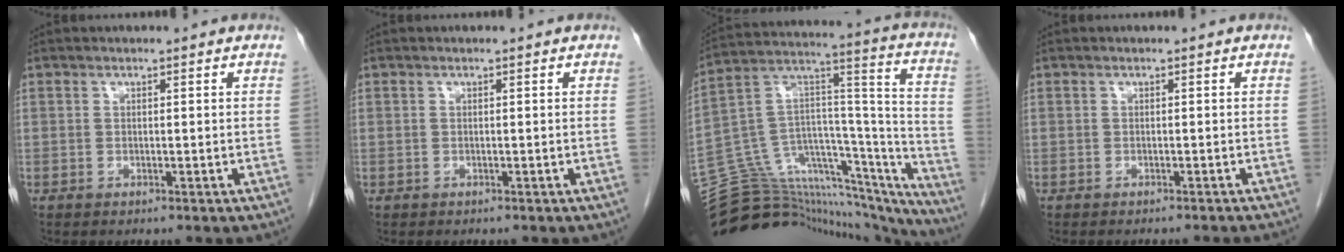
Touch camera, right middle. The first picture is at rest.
{"total": 0.0}
{"total": 35.9, "force": [-32.8, 8.3, 12.1], "torque": [-0.149, 0.022, -0.468]}
{"total": 4.0, "force": [-3.8, -0.3, 1.3], "torque": [-0.014, -0.013, -0.044]}